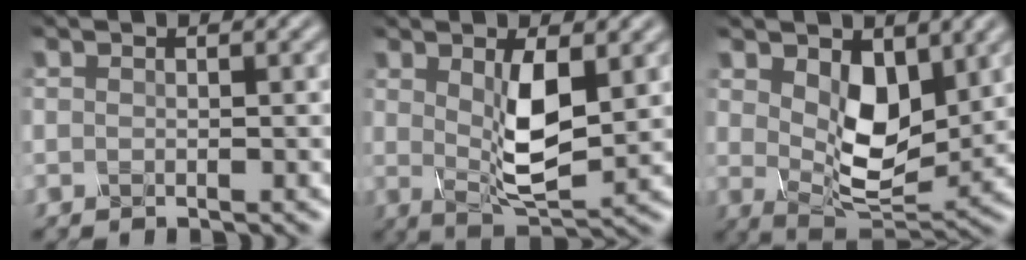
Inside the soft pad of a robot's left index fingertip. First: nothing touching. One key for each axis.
{"total": 4.7, "fx": 1.0, "fy": 1.3, "fz": 4.4, "tx": -0.086, "ty": -0.004, "tz": 0.022}
{"total": 5.7, "fx": 1.9, "fy": 3.1, "fz": 4.4, "tx": -0.084, "ty": -0.011, "tz": 0.039}